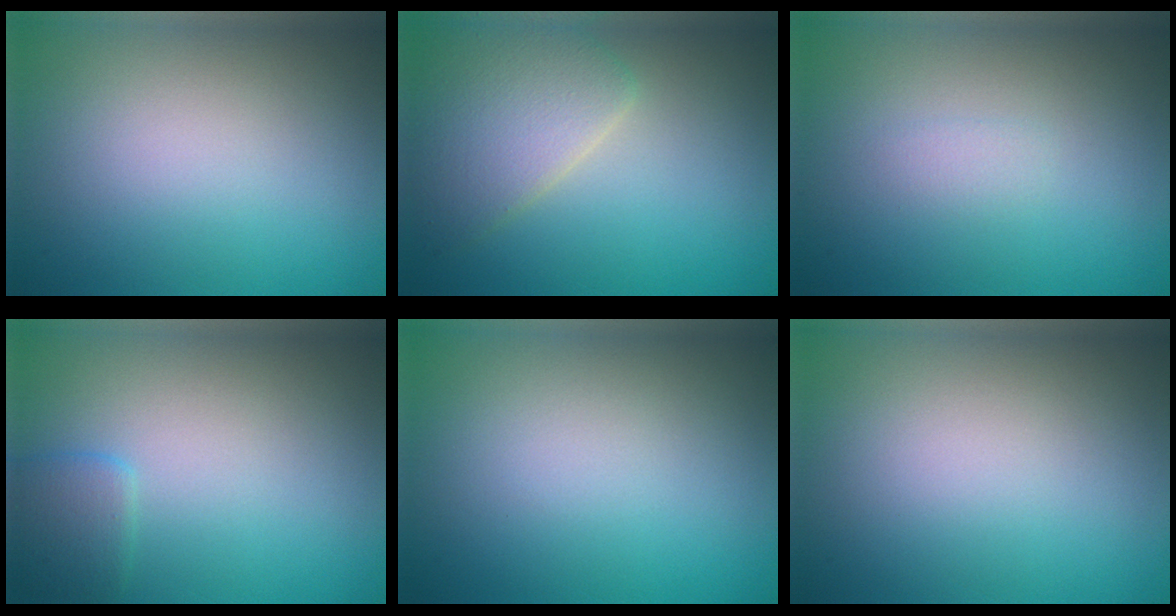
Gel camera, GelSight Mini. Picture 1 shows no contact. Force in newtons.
{"total": 4.7, "press": 4.7, "slide": 0.1}
{"total": 0.7, "press": 0.6, "slide": 0.2}
{"total": 1.8, "press": 1.8, "slide": 0.1}
{"total": 0.0}
{"total": 0.0}